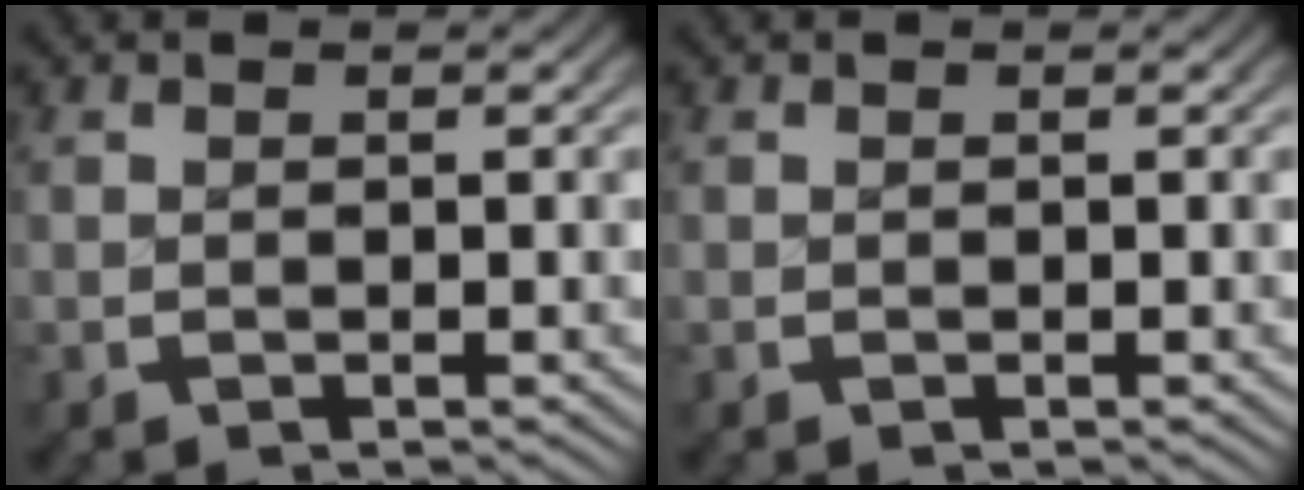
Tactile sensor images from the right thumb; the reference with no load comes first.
{"total": 0.0}